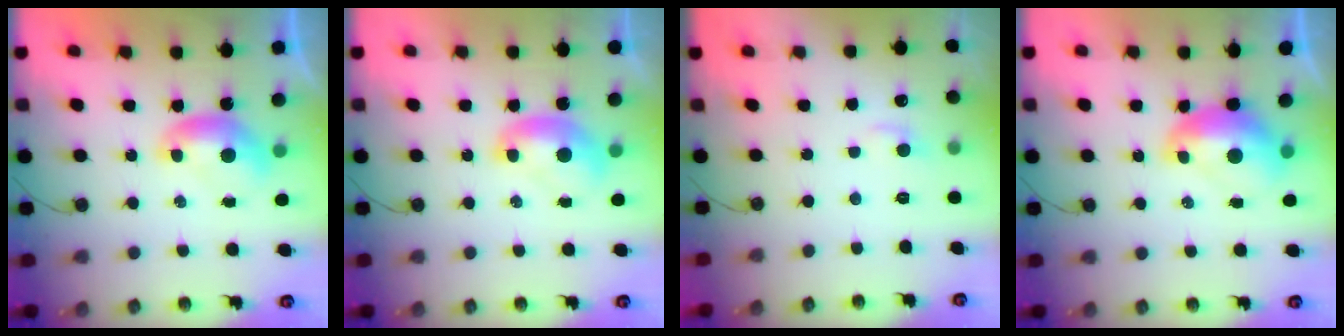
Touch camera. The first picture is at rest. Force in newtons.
{"total": 1.7, "press": 1.6, "slide": 0.1}
{"total": 1.5, "press": 1.4, "slide": 0.6}
{"total": 2.6, "press": 2.5, "slide": 0.7}